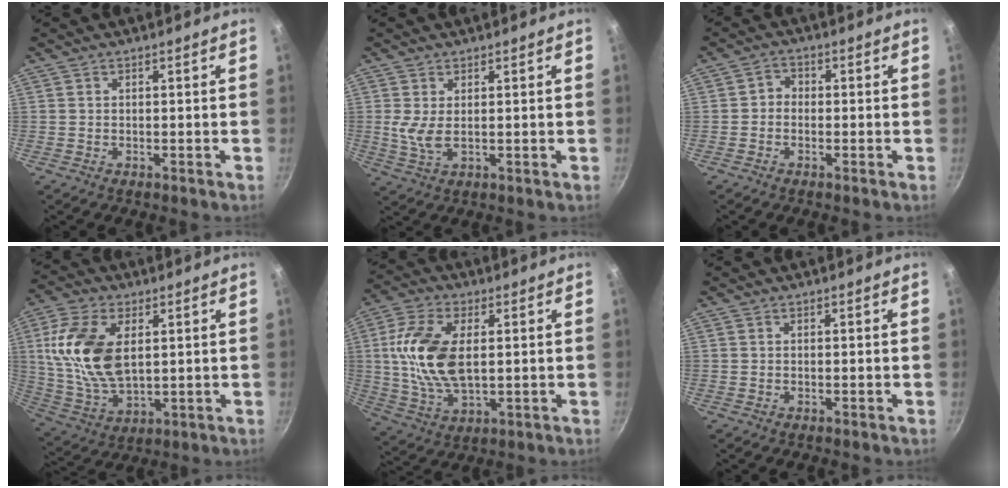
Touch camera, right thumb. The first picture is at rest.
{"total": 4.2, "force": [0.7, 1.8, 3.7], "torque": [-0.080, -0.008, 0.020]}
{"total": 2.2, "force": [-0.8, 1.8, 0.9], "torque": [-0.008, 0.014, -0.021]}
{"total": 15.7, "force": [3.4, 8.9, 12.5], "torque": [-0.238, -0.010, 0.073]}
{"total": 14.5, "force": [1.8, 7.8, 12.1], "torque": [-0.234, 0.002, 0.035]}
{"total": 0.0}